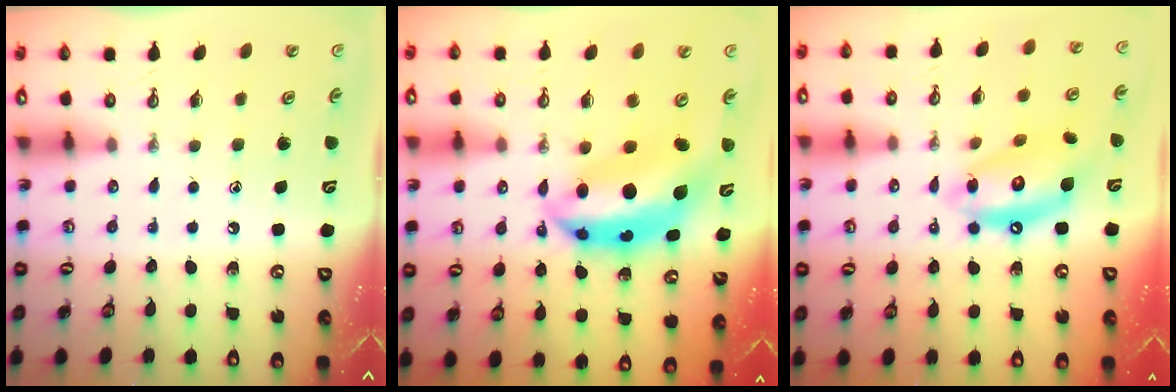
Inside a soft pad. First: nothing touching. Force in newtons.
{"total": 12.2, "press": 12.1, "slide": 1.0}
{"total": 12.2, "press": 12.1, "slide": 1.1}